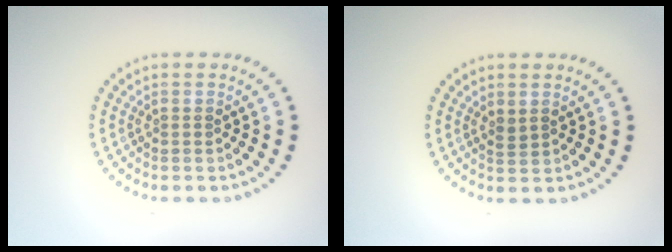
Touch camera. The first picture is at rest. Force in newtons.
{"total": 0.9, "press": 0.7, "slide": 0.5}